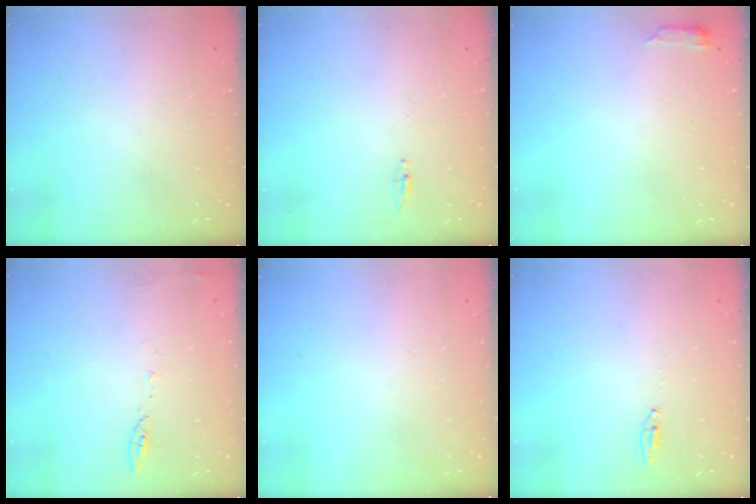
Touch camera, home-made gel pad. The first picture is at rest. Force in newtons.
{"total": 4.6, "press": 4.4, "slide": 1.6}
{"total": 2.6, "press": 2.6, "slide": 0.5}
{"total": 5.8, "press": 5.7, "slide": 0.9}
{"total": 0.0}
{"total": 2.0, "press": 2.0, "slide": 0.2}